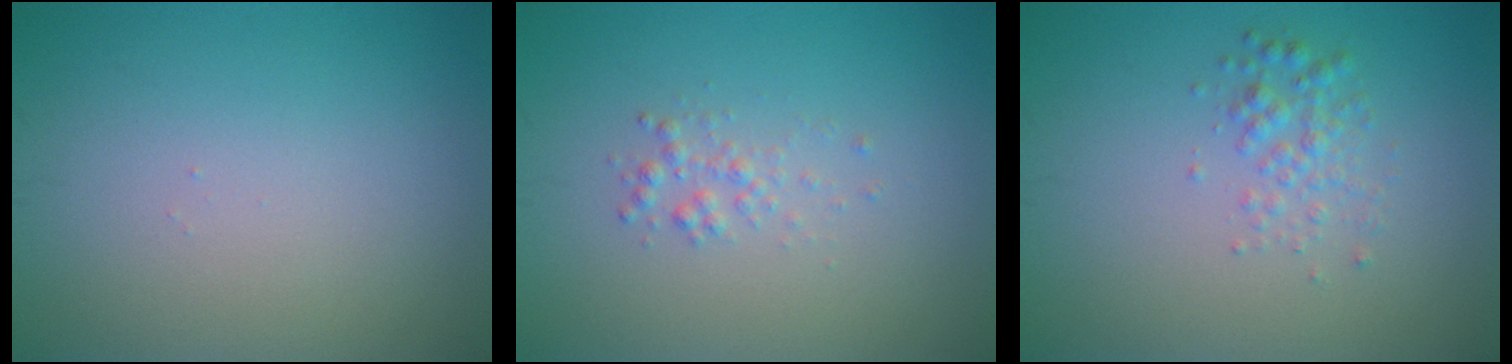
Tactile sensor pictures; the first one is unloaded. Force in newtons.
{"total": 1.1, "press": 1.1, "slide": 0.1}
{"total": 1.9, "press": 1.9, "slide": 0.0}